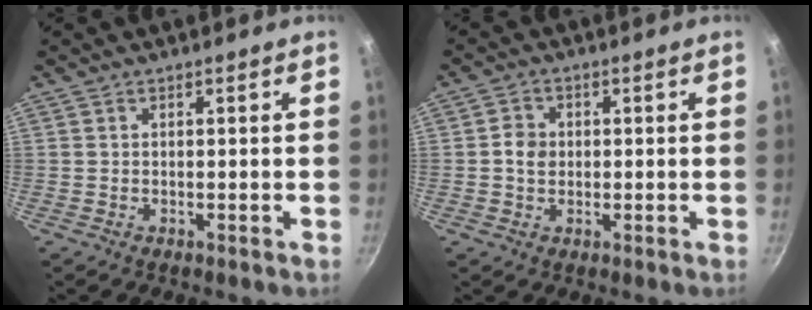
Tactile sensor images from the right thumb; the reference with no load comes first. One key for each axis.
{"total": 2.2, "fx": 0.4, "fy": 1.6, "fz": 1.5, "tx": -0.024, "ty": -0.001, "tz": 0.006}